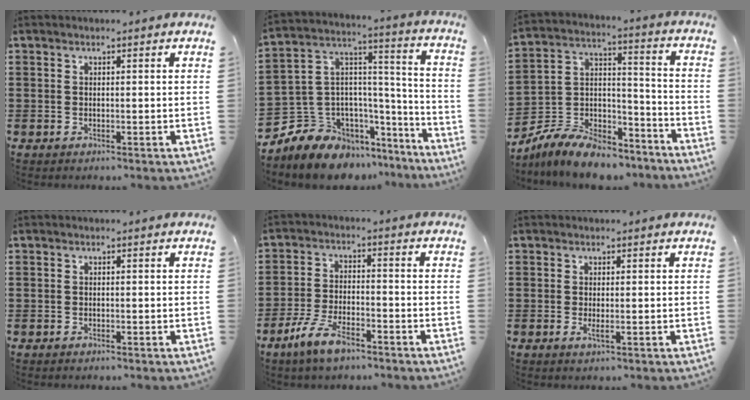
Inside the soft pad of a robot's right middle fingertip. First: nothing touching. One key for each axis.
{"total": 9.4, "fx": -7.4, "fy": 5.7, "fz": 0.3, "tx": -0.047, "ty": -0.006, "tz": -0.144}
{"total": 8.3, "fx": -7.4, "fy": 3.2, "fz": 2.0, "tx": -0.048, "ty": 0.017, "tz": -0.146}
{"total": 0.5, "fx": -0.5, "fy": 0.1, "fz": 0.1, "tx": -0.004, "ty": 0.000, "tz": -0.010}
{"total": 7.1, "fx": -4.8, "fy": 2.4, "fz": 4.5, "tx": -0.105, "ty": 0.000, "tz": -0.094}
{"total": 1.3, "fx": -0.3, "fy": 0.4, "fz": 1.2, "tx": -0.024, "ty": 0.001, "tz": -0.006}